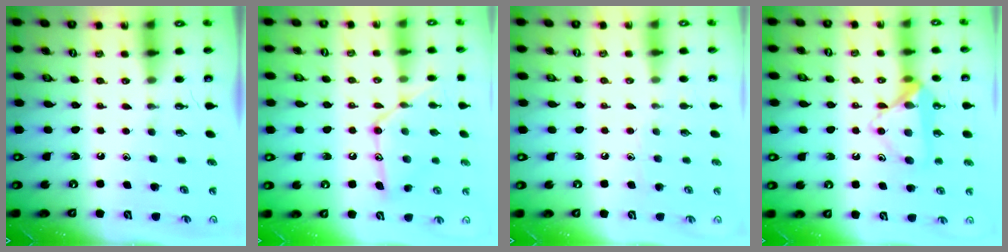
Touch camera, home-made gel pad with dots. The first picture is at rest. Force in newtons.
{"total": 14.2, "press": 14.2, "slide": 1.1}
{"total": 5.1, "press": 5.0, "slide": 0.6}
{"total": 13.0, "press": 13.0, "slide": 0.5}